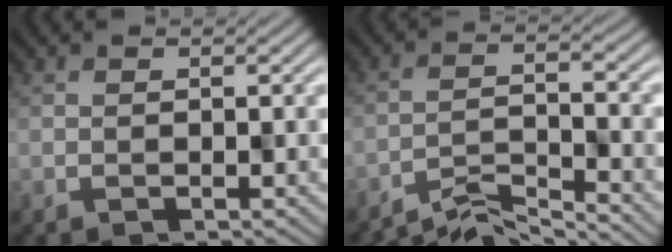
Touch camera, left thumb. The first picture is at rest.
{"total": 6.7, "force": [-5.7, 1.3, 3.2], "torque": [-0.058, -0.001, -0.101]}